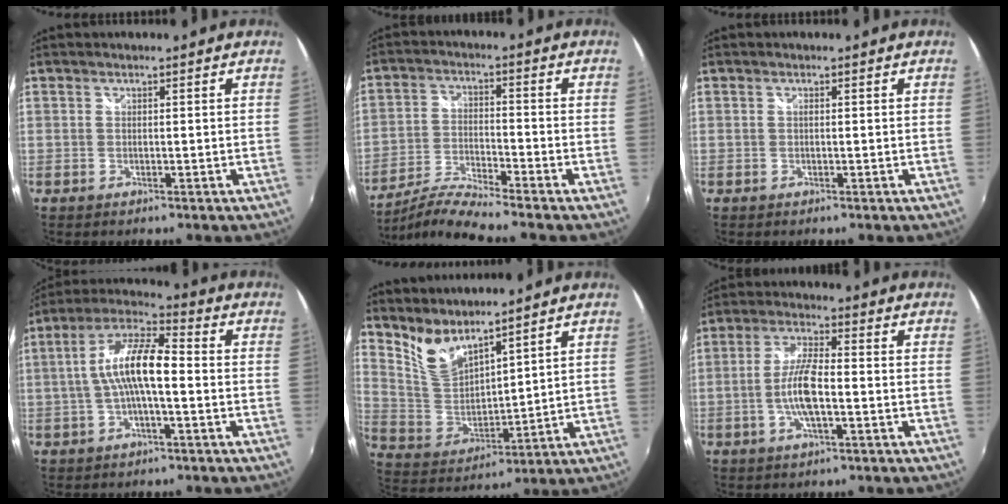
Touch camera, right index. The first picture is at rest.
{"total": 8.7, "force": [-8.0, -1.2, 3.4], "torque": [-0.080, -0.001, -0.159]}
{"total": 0.0}
{"total": 10.8, "force": [-1.2, 2.8, 10.4], "torque": [-0.208, 0.018, -0.024]}
{"total": 8.4, "force": [7.0, 2.3, 3.9], "torque": [-0.082, -0.015, 0.149]}
{"total": 8.1, "force": [-2.0, 1.9, 7.6], "torque": [-0.152, 0.003, -0.040]}